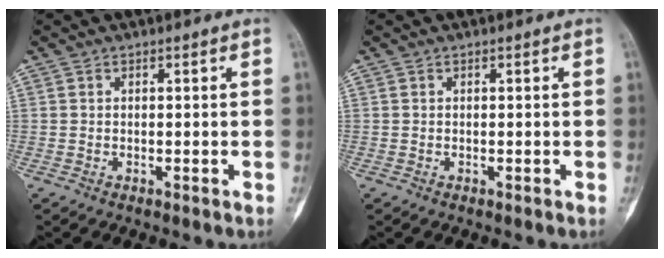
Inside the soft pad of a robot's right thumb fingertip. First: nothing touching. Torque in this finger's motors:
{"motor_torque": [-0.05, -0.05, 0.04, -0.04, 0.00]}